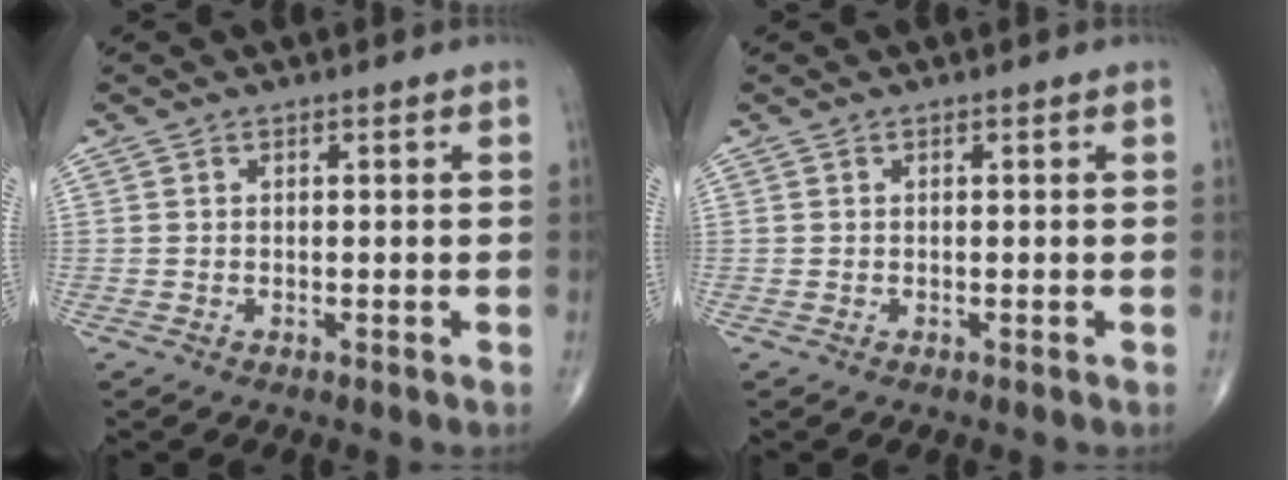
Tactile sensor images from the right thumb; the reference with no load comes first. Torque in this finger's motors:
{"motor_torque": [0.00, 0.00, 0.01, 0.01, 0.02]}